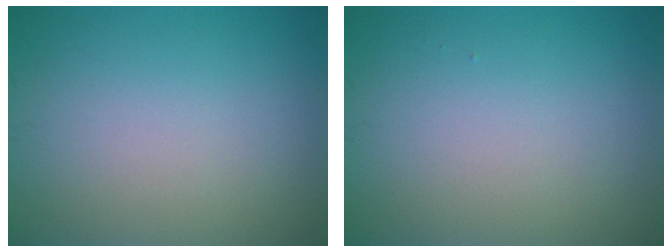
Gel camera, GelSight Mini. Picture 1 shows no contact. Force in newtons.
{"total": 0.0}